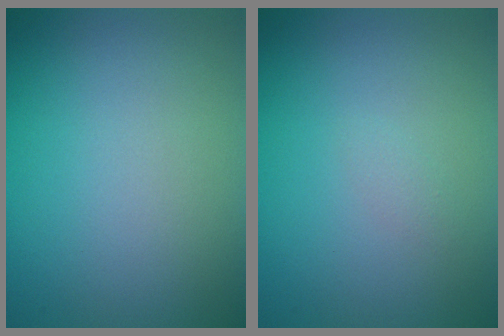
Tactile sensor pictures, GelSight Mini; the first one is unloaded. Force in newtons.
{"total": 0.6, "press": 0.6, "slide": 0.0}